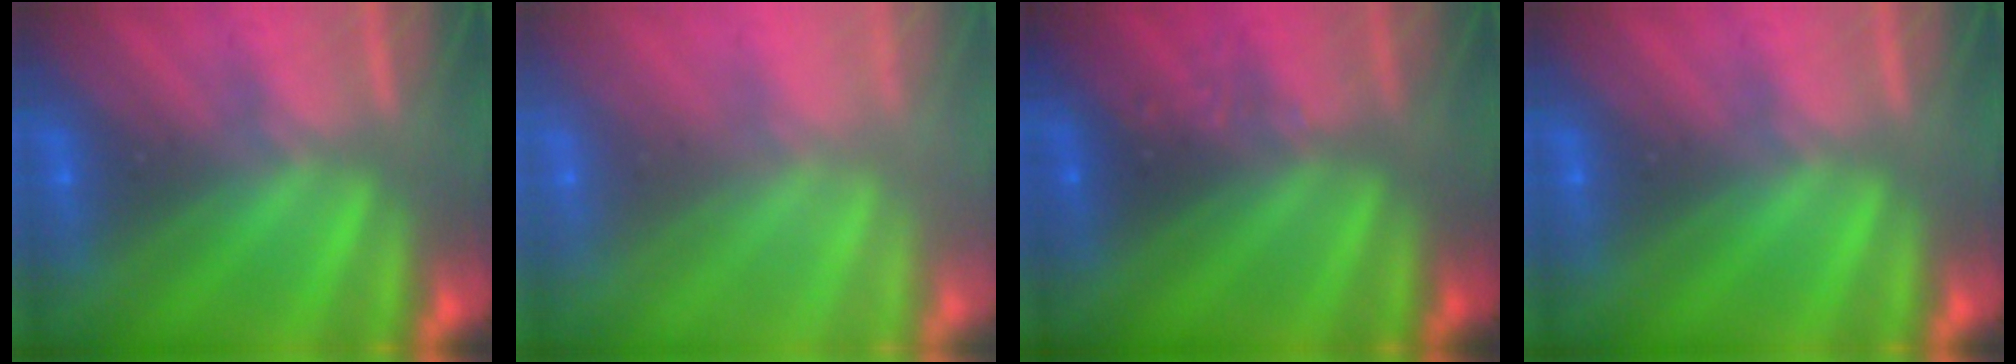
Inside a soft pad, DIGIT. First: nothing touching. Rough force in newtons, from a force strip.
{"total": 7.3}
{"total": 2.4}
{"total": 0.0}